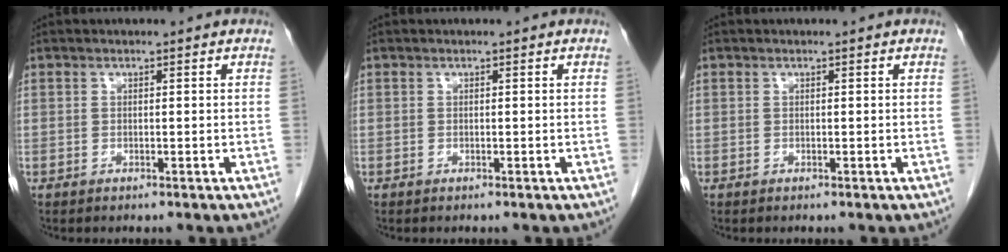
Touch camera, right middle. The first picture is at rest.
{"total": 0.0}
{"total": 0.0}